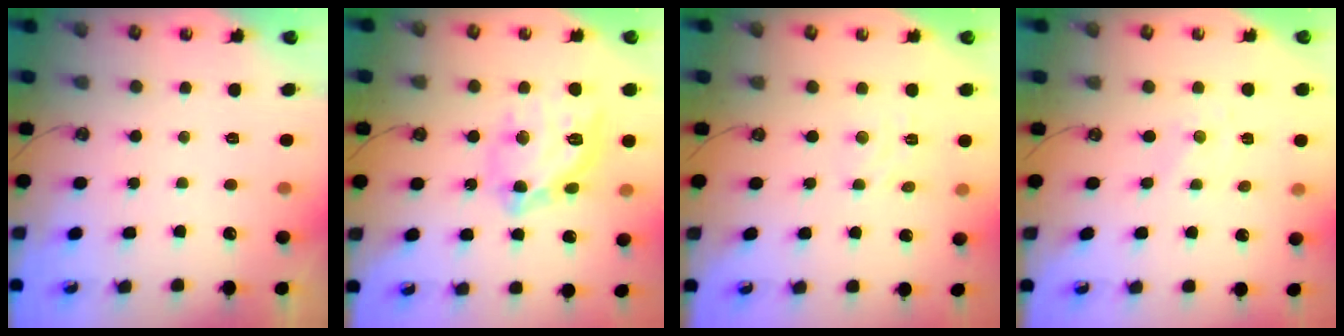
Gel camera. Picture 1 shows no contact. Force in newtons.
{"total": 17.4, "press": 17.3, "slide": 1.5}
{"total": 2.8, "press": 2.7, "slide": 0.4}
{"total": 0.0}